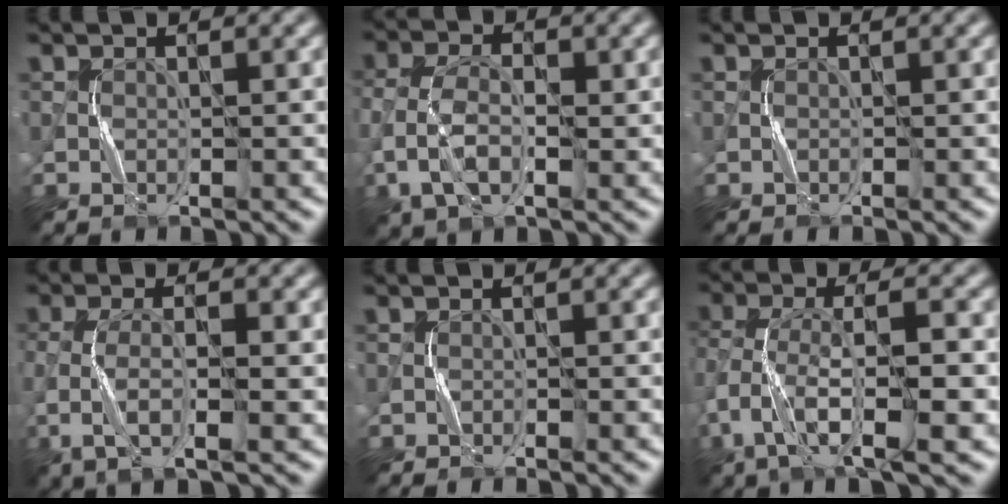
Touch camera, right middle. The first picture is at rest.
{"total": 5.2, "force": [-1.0, 3.2, 4.0], "torque": [-0.090, -0.002, -0.026]}
{"total": 0.0}
{"total": 4.3, "force": [-0.9, 1.4, 3.9], "torque": [-0.092, -0.003, -0.020]}
{"total": 0.0}
{"total": 7.0, "force": [-2.4, 2.7, 6.0], "torque": [-0.122, 0.003, -0.053]}